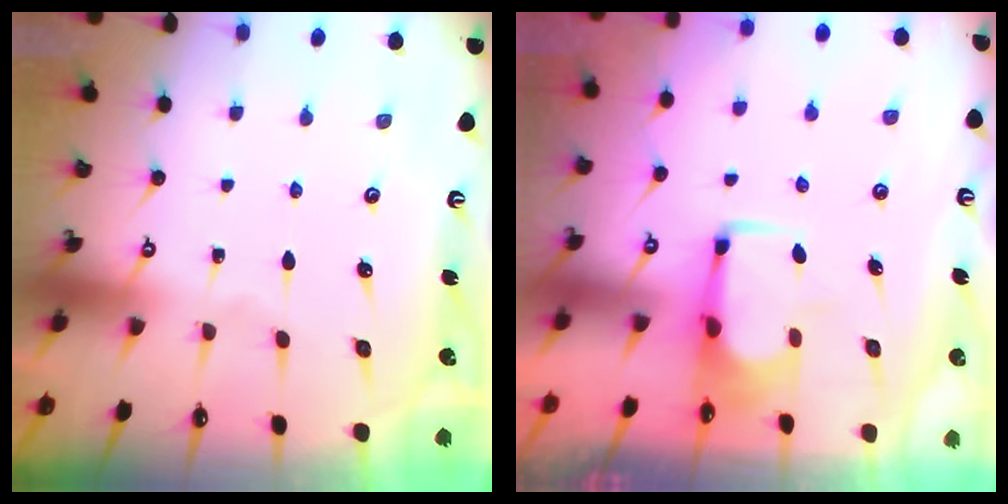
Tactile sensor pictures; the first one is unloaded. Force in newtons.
{"total": 1.8, "press": 1.7, "slide": 0.6}